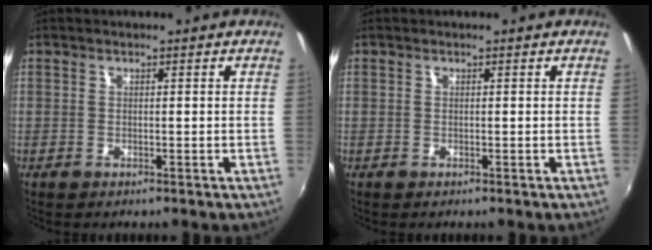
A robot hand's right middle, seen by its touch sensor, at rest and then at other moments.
{"total": 0.0}